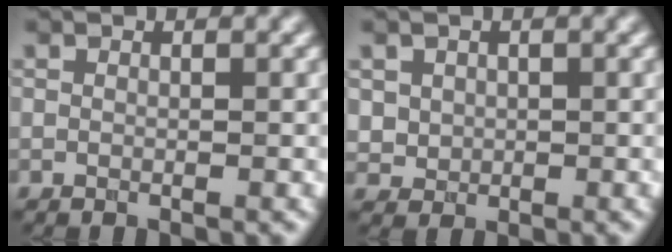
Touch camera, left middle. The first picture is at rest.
{"total": 1.7, "force": [0.4, 1.6, 0.4], "torque": [-0.008, -0.009, 0.021]}